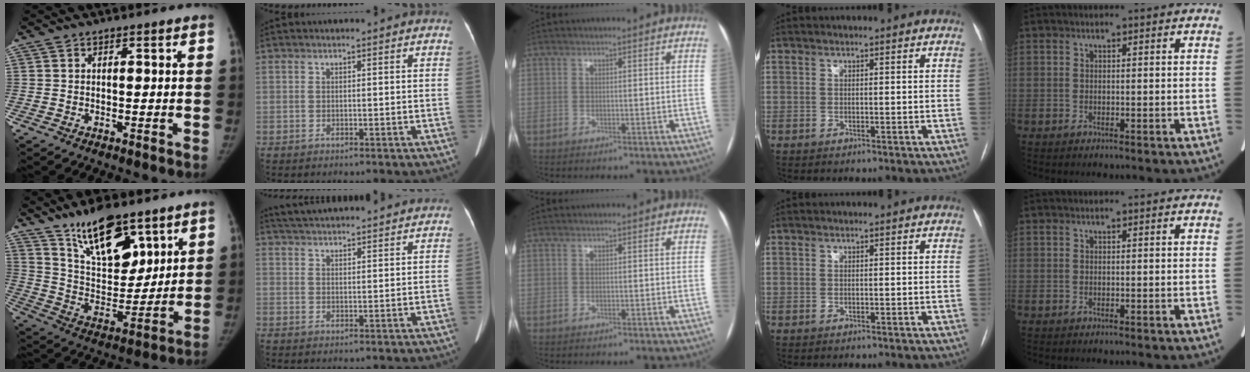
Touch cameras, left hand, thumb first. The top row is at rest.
{"thumb": {"total": 17.0, "force": [11.5, 7.5, 10.2], "torque": [-0.123, -0.073, 0.212]}, "index": {"total": 17.0, "force": [15.9, 1.6, 5.8], "torque": [-0.099, 0.041, 0.221]}}